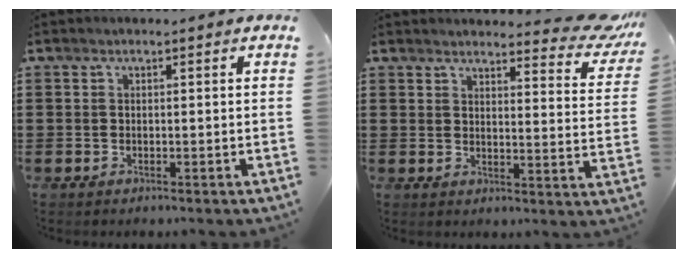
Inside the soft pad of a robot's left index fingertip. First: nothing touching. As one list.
[{"total": 5.3, "force": [4.8, 0.5, 2.3], "torque": [-0.040, -0.030, 0.080]}]